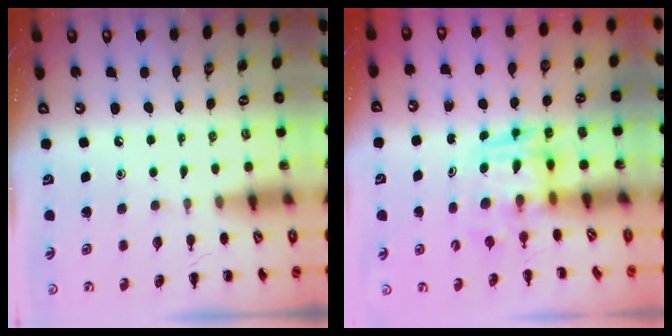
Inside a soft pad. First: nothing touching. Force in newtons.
{"total": 3.9, "press": 3.8, "slide": 0.7}